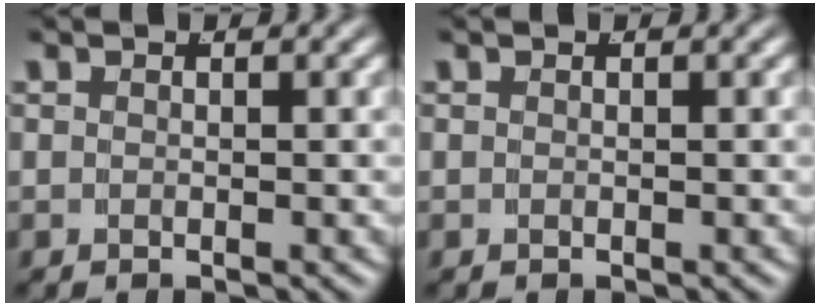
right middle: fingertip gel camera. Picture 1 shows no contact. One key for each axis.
{"total": 0.0}